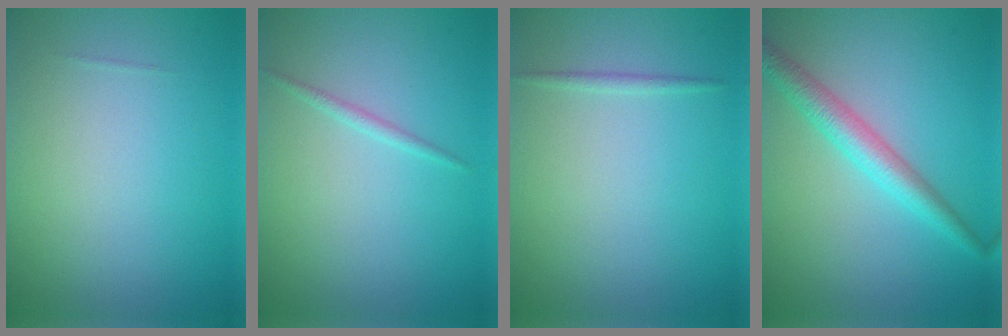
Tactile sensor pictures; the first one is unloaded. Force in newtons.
{"total": 0.8, "press": 0.8, "slide": 0.0}
{"total": 0.6, "press": 0.6, "slide": 0.0}
{"total": 3.5, "press": 3.5, "slide": 0.1}